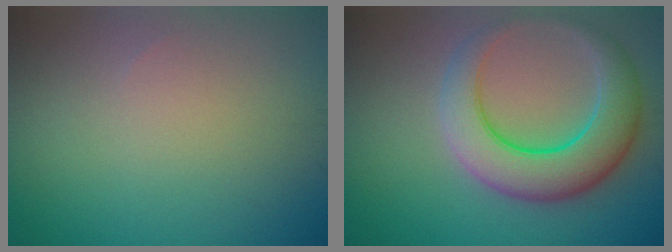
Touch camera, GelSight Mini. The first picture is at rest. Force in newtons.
{"total": 7.0, "press": 7.0, "slide": 0.1}